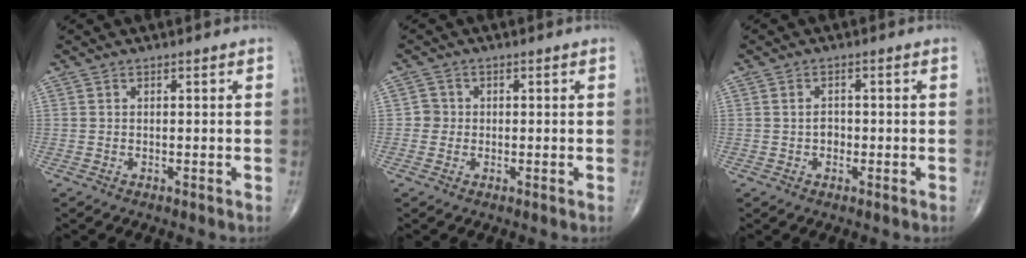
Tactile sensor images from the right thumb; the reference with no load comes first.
{"total": 2.1, "force": [-0.2, 2.0, 0.3], "torque": [0.011, 0.007, -0.009]}
{"total": 2.1, "force": [-0.2, 1.6, 1.3], "torque": [-0.015, 0.003, -0.005]}